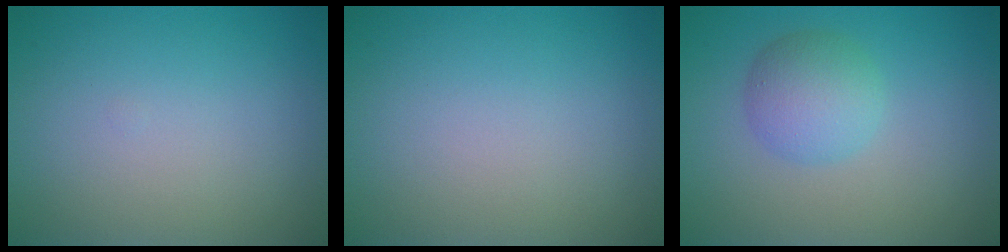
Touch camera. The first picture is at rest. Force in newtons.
{"total": 0.0}
{"total": 3.5, "press": 3.5, "slide": 0.1}